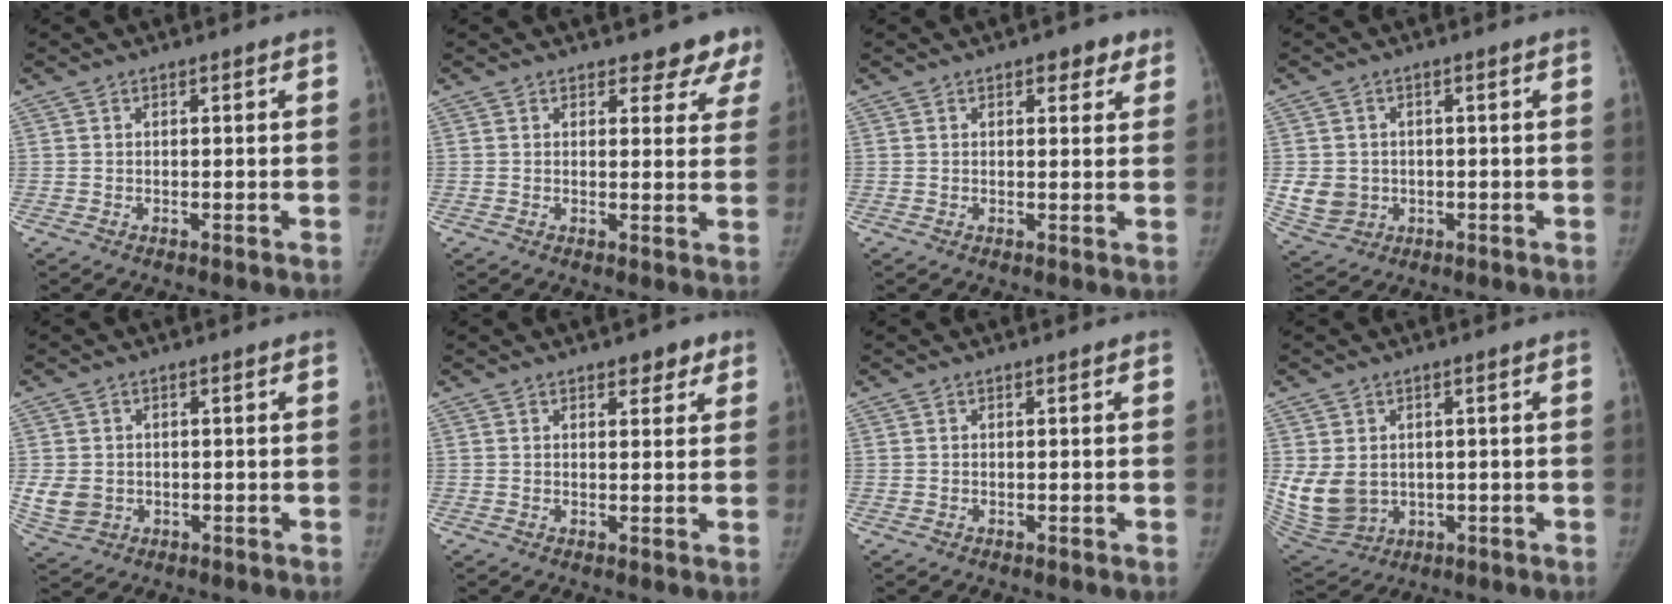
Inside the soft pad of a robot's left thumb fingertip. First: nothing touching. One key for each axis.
{"total": 5.5, "fx": 4.7, "fy": 2.5, "fz": 1.1, "tx": 0.025, "ty": -0.027, "tz": 0.038}
{"total": 3.9, "fx": 2.3, "fy": 2.1, "fz": 2.4, "tx": -0.005, "ty": -0.007, "tz": 0.023}
{"total": 6.0, "fx": -0.5, "fy": 5.4, "fz": 2.4, "tx": -0.027, "ty": 0.000, "tz": 0.005}
{"total": 5.3, "fx": -0.6, "fy": 4.5, "fz": 2.7, "tx": -0.046, "ty": -0.002, "tz": 0.002}
{"total": 3.5, "fx": 2.2, "fy": 1.9, "fz": 1.9, "tx": 0.000, "ty": -0.008, "tz": 0.025}
{"total": 0.0}
{"total": 10.2, "fx": 0.1, "fy": 8.2, "fz": 5.9, "tx": -0.108, "ty": -0.012, "tz": 0.031}